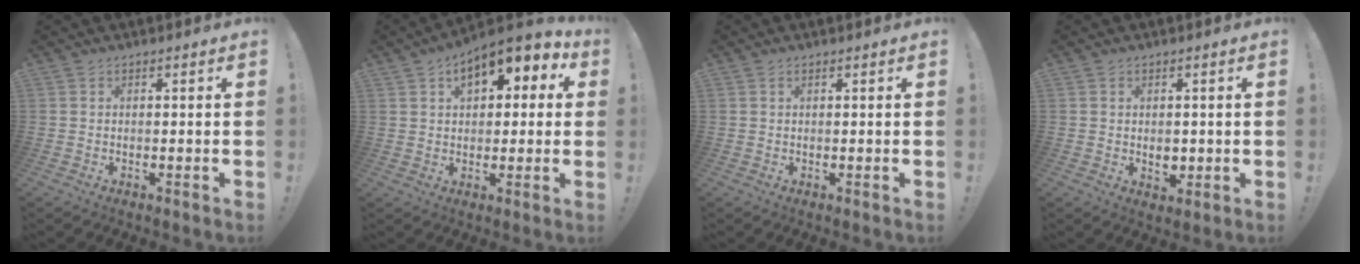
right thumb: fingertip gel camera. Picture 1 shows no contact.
{"total": 10.5, "force": [5.3, 5.7, 7.0], "torque": [-0.095, -0.026, 0.092]}
{"total": 0.6, "force": [0.4, 0.2, 0.3], "torque": [-0.007, 0.002, 0.008]}
{"total": 3.4, "force": [0.0, 2.8, 2.0], "torque": [-0.017, -0.002, -0.002]}